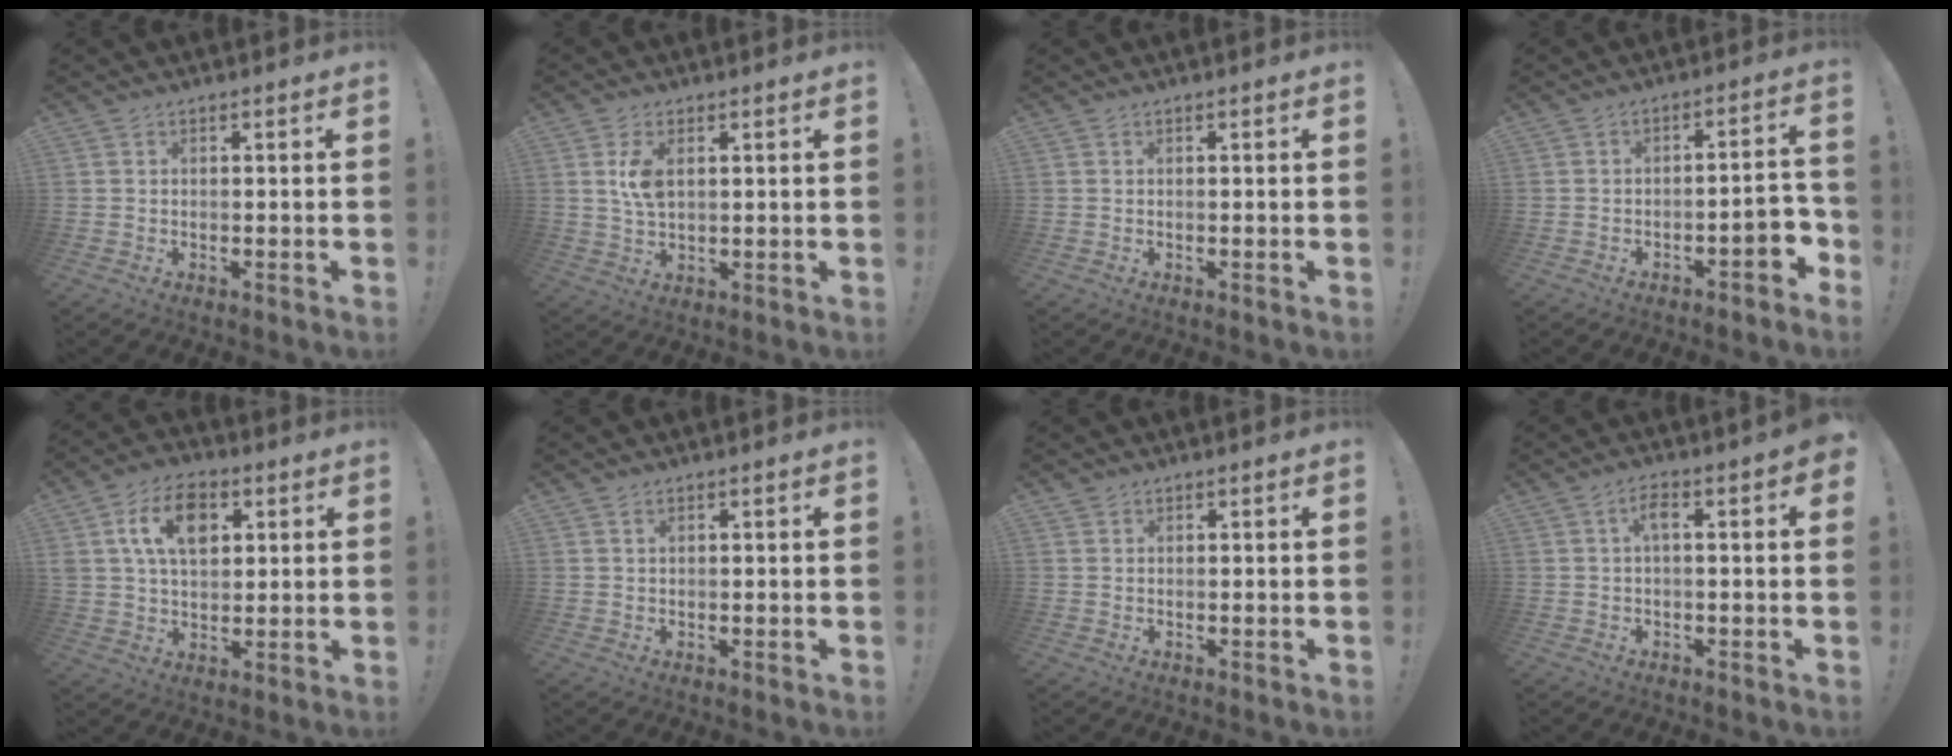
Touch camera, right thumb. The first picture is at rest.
{"total": 5.7, "force": [1.8, 2.9, 4.6], "torque": [-0.076, -0.007, 0.026]}
{"total": 0.0}
{"total": 6.9, "force": [-3.5, 2.4, 5.4], "torque": [-0.065, 0.016, -0.058]}
{"total": 13.8, "force": [4.8, 9.4, 8.9], "torque": [-0.145, 0.006, 0.092]}
{"total": 0.7, "force": [0.4, 0.4, 0.4], "torque": [-0.002, -0.002, 0.006]}
{"total": 0.7, "force": [0.5, 0.5, 0.0], "torque": [0.008, -0.004, 0.008]}
{"total": 4.3, "force": [0.5, 0.9, 4.1], "torque": [-0.075, 0.007, 0.004]}